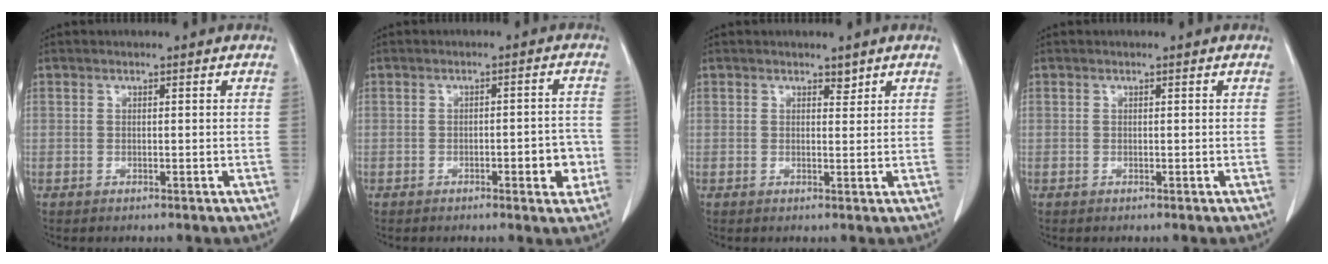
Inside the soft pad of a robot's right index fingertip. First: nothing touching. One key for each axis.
{"total": 4.8, "fx": -1.8, "fy": 1.3, "fz": 4.3, "tx": -0.053, "ty": 0.006, "tz": -0.019}
{"total": 1.2, "fx": 0.9, "fy": 0.6, "fz": 0.4, "tx": -0.004, "ty": -0.003, "tz": 0.011}
{"total": 0.0}